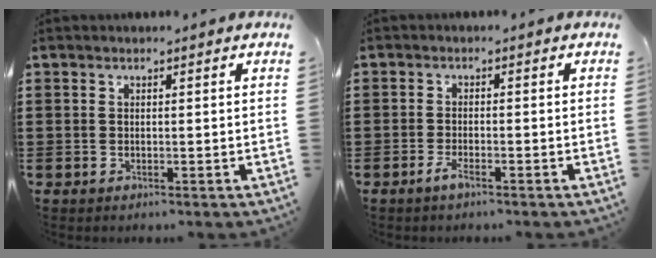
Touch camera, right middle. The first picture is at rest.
{"total": 2.5, "force": [-1.7, 0.4, 1.8], "torque": [-0.037, 0.000, -0.034]}